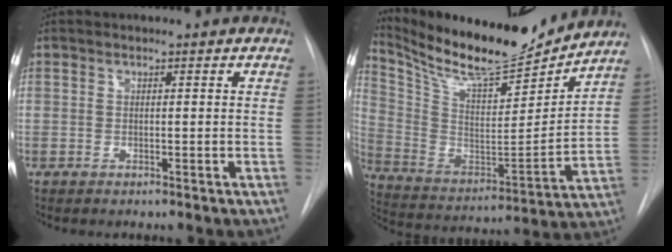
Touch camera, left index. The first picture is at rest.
{"total": 18.8, "force": [17.3, 2.2, 7.1], "torque": [-0.152, -0.034, 0.293]}